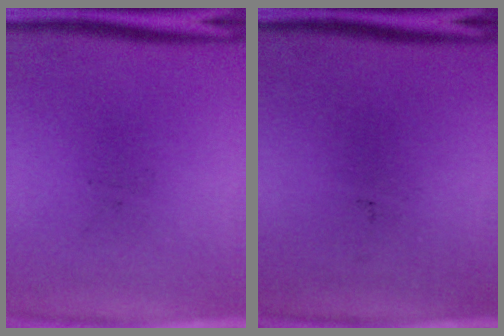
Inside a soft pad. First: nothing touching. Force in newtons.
{"total": 0.0}